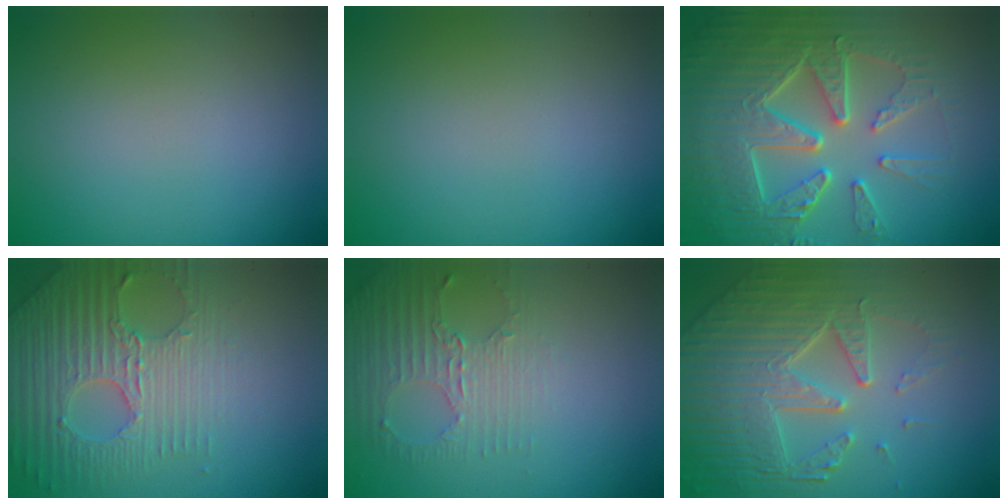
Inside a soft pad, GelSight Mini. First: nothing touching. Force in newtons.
{"total": 0.0}
{"total": 9.2, "press": 6.6, "slide": 6.3}
{"total": 6.1, "press": 4.9, "slide": 3.7}
{"total": 2.9, "press": 2.3, "slide": 1.8}
{"total": 8.2, "press": 5.7, "slide": 5.8}